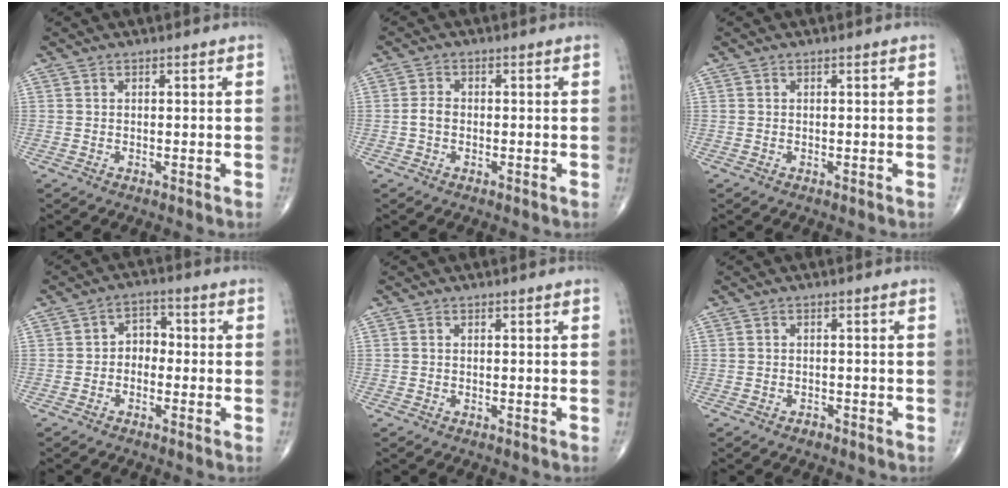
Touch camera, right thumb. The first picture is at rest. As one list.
[{"total": 2.2, "force": [-0.5, 1.6, 1.5], "torque": [-0.028, 0.008, -0.013]}, {"total": 0.0}, {"total": 4.2, "force": [-0.9, 3.2, 2.5], "torque": [-0.018, 0.022, -0.031]}, {"total": 0.0}, {"total": 1.6, "force": [-0.9, 1.2, 0.3], "torque": [-0.002, 0.004, -0.013]}]